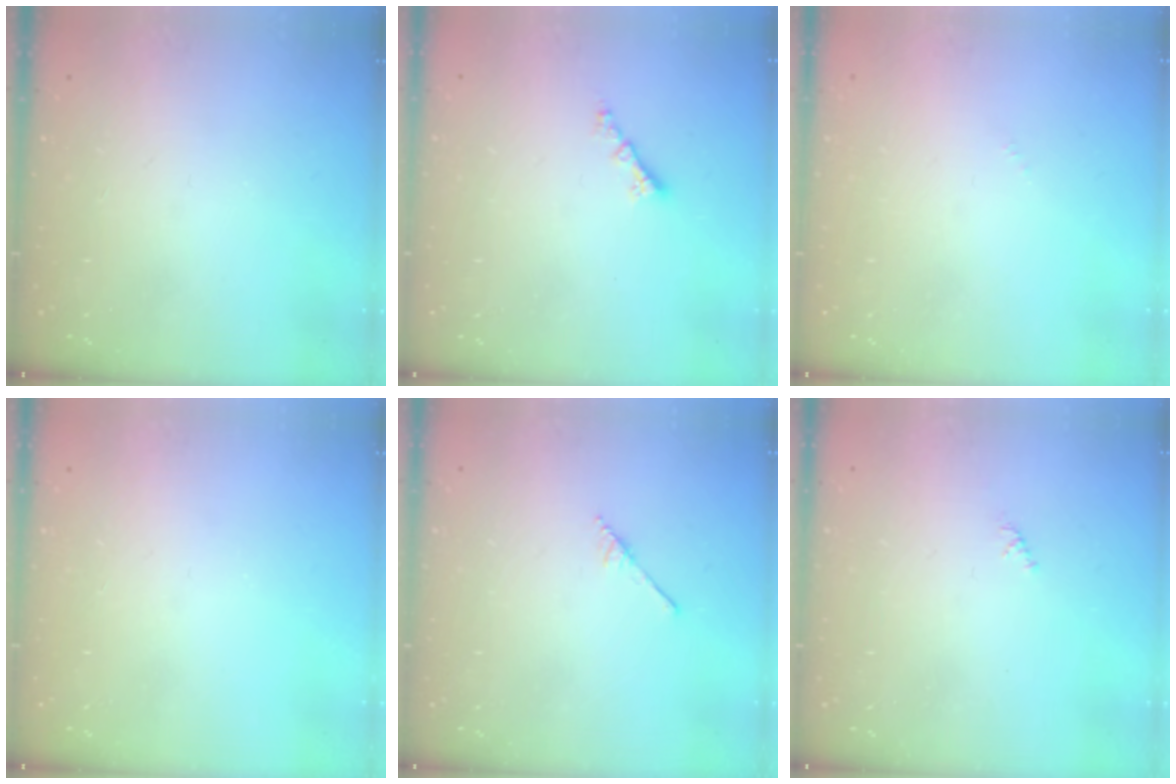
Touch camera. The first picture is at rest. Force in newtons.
{"total": 1.8, "press": 1.8, "slide": 0.2}
{"total": 0.0}
{"total": 0.0}
{"total": 2.5, "press": 2.4, "slide": 0.3}
{"total": 0.8, "press": 0.7, "slide": 0.4}